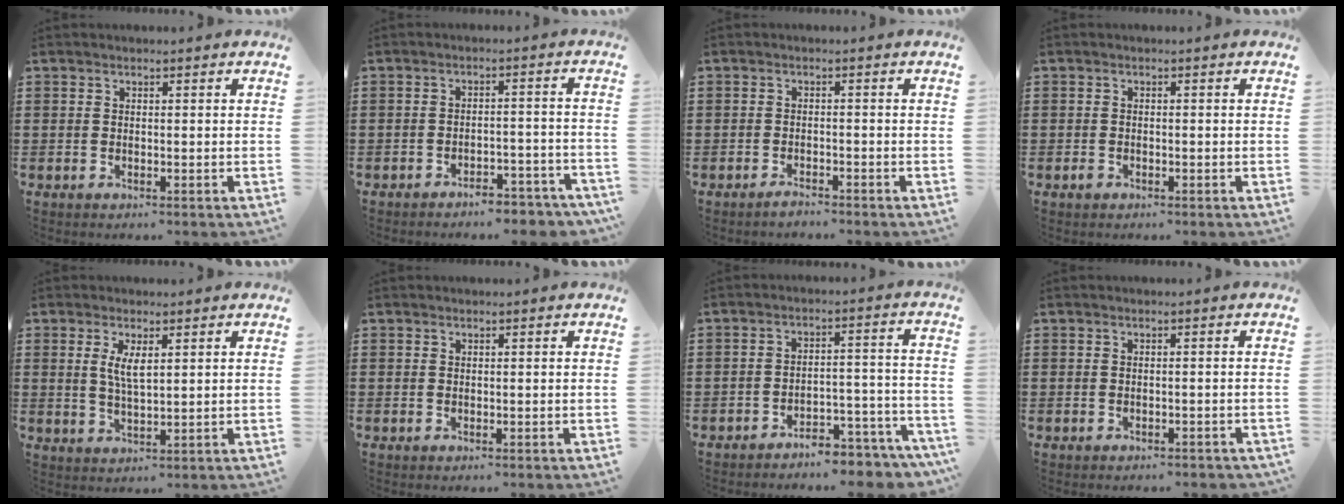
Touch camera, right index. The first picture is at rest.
{"total": 4.1, "force": [-4.0, 0.3, 0.8], "torque": [-0.016, 0.002, -0.081]}
{"total": 1.6, "force": [-1.6, 0.1, 0.2], "torque": [-0.008, 0.000, -0.031]}
{"total": 0.9, "force": [-0.6, 0.6, 0.4], "torque": [-0.010, 0.000, -0.011]}
{"total": 3.6, "force": [1.1, 1.0, 3.2], "torque": [-0.067, 0.002, 0.018]}
{"total": 0.0}
{"total": 5.1, "force": [-5.1, 0.2, 0.9], "torque": [-0.017, 0.007, -0.103]}
{"total": 0.8, "force": [-0.8, 0.1, 0.2], "torque": [-0.008, -0.004, -0.016]}